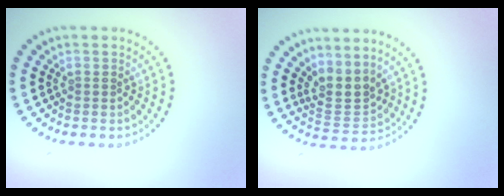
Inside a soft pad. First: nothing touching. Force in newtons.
{"total": 2.9, "press": 2.4, "slide": 1.7}